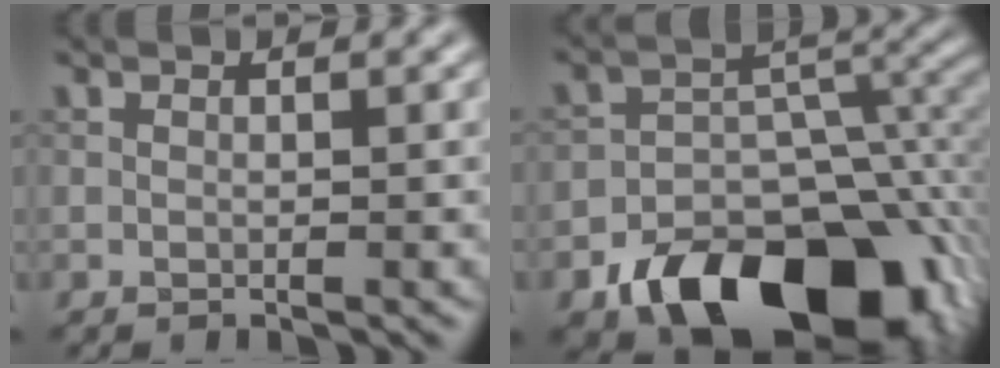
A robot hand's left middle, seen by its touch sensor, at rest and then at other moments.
{"total": 14.3, "force": [-8.6, 8.4, 7.8], "torque": [-0.128, -0.015, -0.130]}